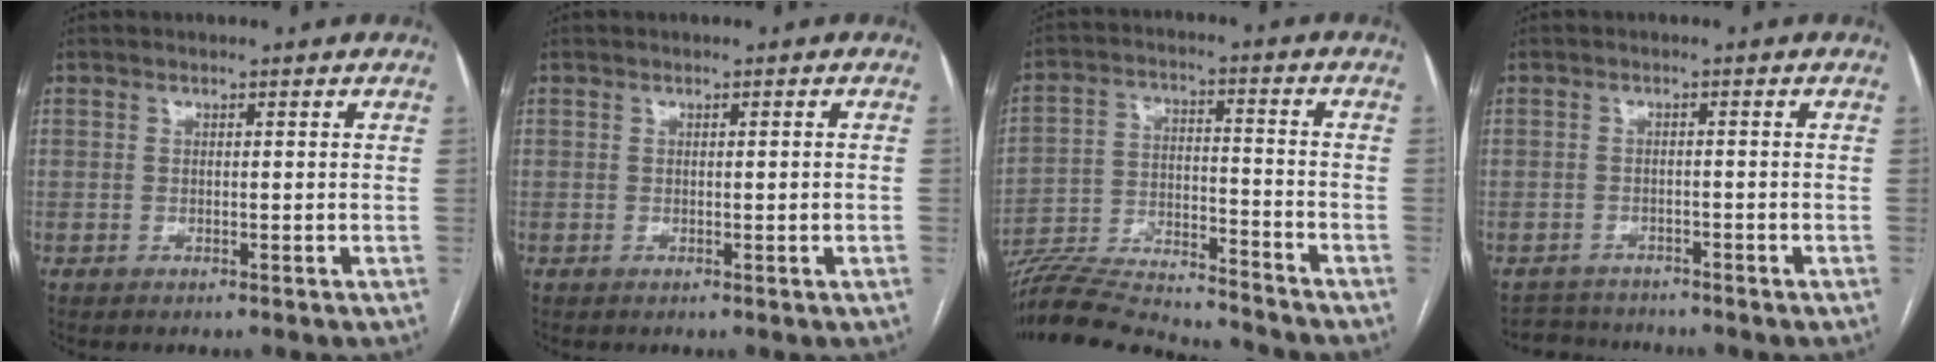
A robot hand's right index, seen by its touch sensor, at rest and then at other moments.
{"total": 0.9, "force": [-0.1, -0.1, 0.9], "torque": [-0.016, 0.000, 0.002]}
{"total": 18.9, "force": [-17.9, 1.8, 5.7], "torque": [-0.126, -0.006, -0.288]}
{"total": 3.2, "force": [-2.9, 0.8, -1.0], "torque": [0.018, -0.008, -0.049]}